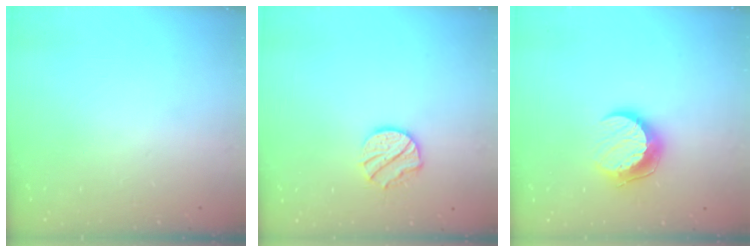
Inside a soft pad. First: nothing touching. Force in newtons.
{"total": 8.9, "press": 8.9, "slide": 0.4}
{"total": 10.4, "press": 10.3, "slide": 1.1}